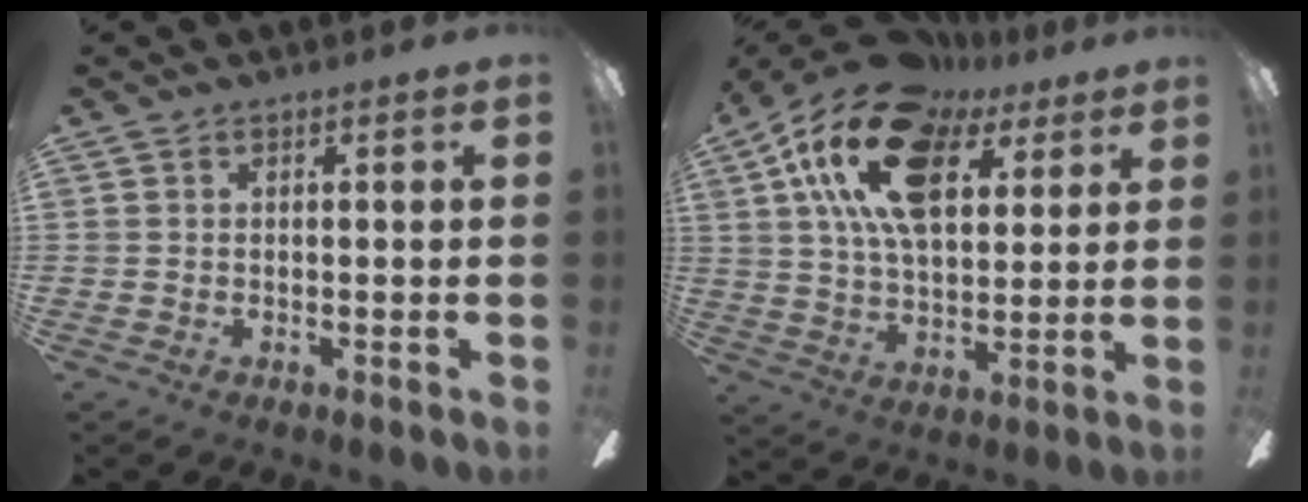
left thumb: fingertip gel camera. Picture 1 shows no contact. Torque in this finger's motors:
{"motor_torque": [0.58, 0.66, 1.43, -1.34, 0.56]}